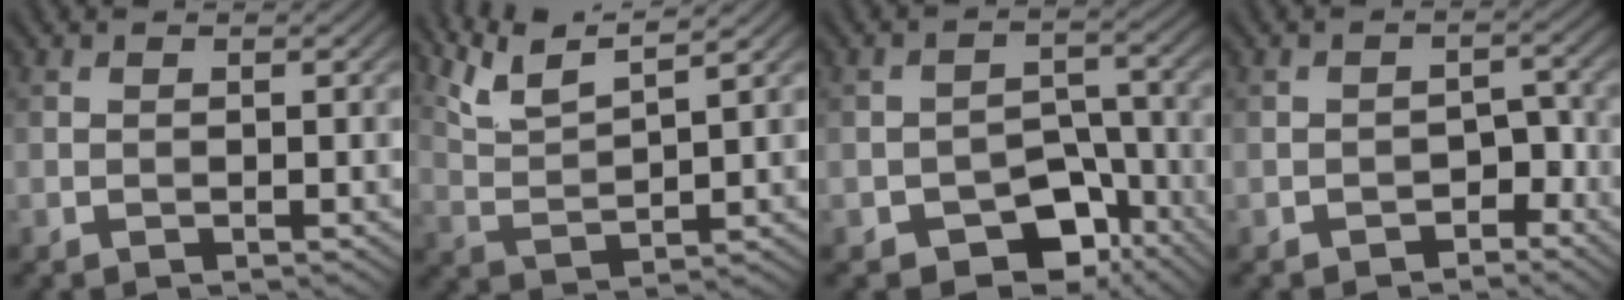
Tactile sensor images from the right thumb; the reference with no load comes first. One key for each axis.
{"total": 7.4, "fx": 5.7, "fy": 1.3, "fz": 4.5, "tx": -0.104, "ty": 0.012, "tz": 0.115}
{"total": 8.4, "fx": -4.8, "fy": 5.2, "fz": 4.4, "tx": -0.065, "ty": -0.008, "tz": -0.079}
{"total": 2.9, "fx": -1.9, "fy": 1.7, "fz": 1.4, "tx": -0.019, "ty": 0.008, "tz": -0.030}